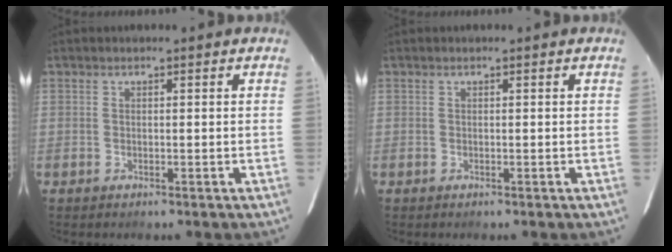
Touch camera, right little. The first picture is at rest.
{"total": 0.0}